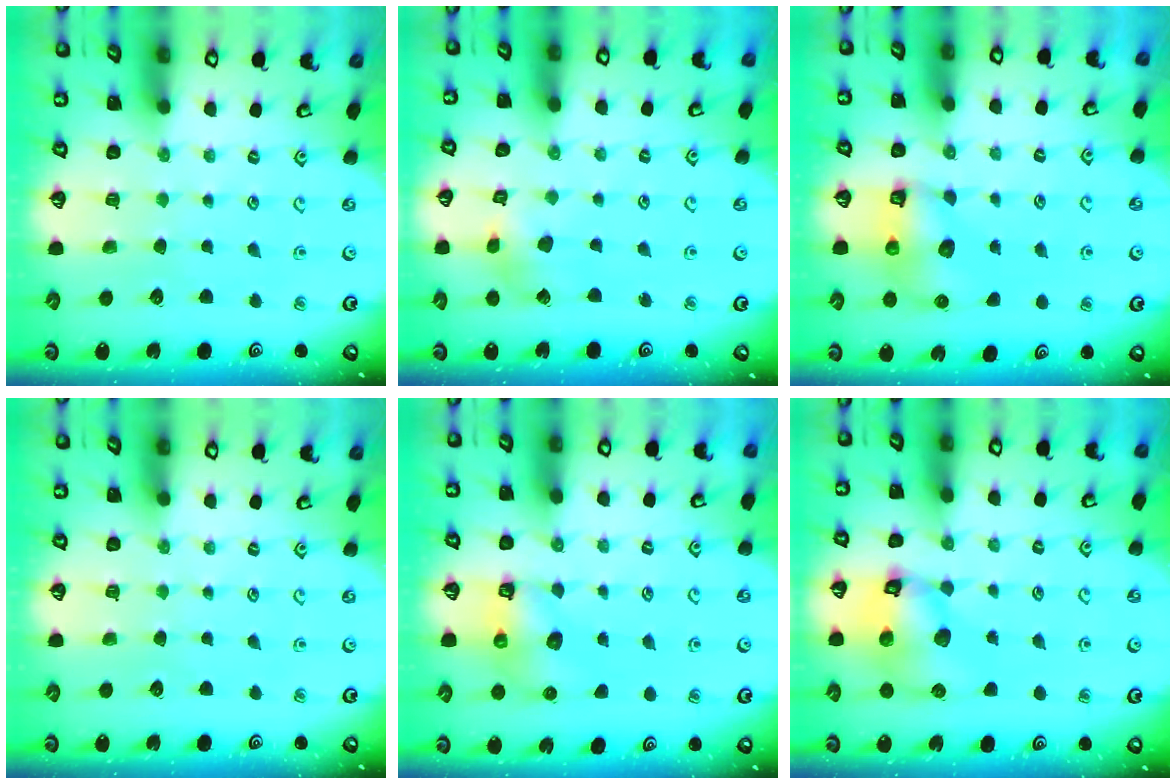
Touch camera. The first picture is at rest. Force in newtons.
{"total": 4.6, "press": 4.6, "slide": 0.4}
{"total": 8.4, "press": 8.4, "slide": 0.5}
{"total": 0.0}
{"total": 5.8, "press": 5.8, "slide": 0.2}
{"total": 12.9, "press": 12.8, "slide": 1.9}